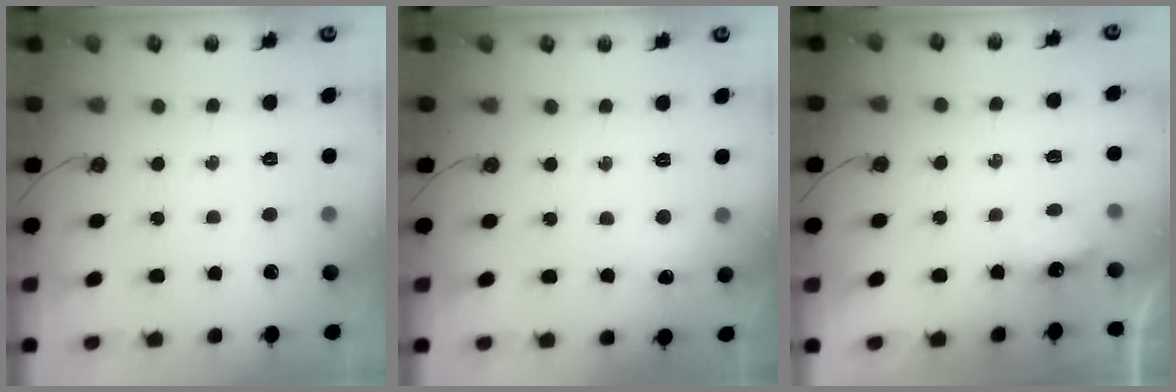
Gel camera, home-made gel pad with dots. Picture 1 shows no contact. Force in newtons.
{"total": 6.0, "press": 5.9, "slide": 0.9}
{"total": 5.2, "press": 5.1, "slide": 0.7}